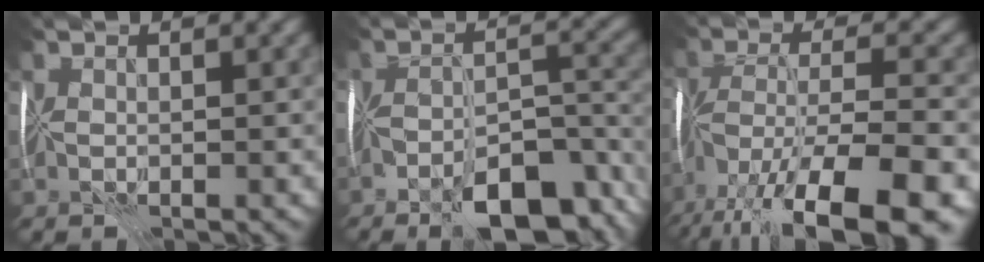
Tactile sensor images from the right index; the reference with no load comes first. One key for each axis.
{"total": 9.5, "fx": -6.3, "fy": 3.3, "fz": 6.2, "tx": -0.088, "ty": -0.006, "tz": -0.104}
{"total": 15.1, "fx": -10.1, "fy": 4.8, "fz": 10.1, "tx": -0.195, "ty": -0.023, "tz": -0.156}